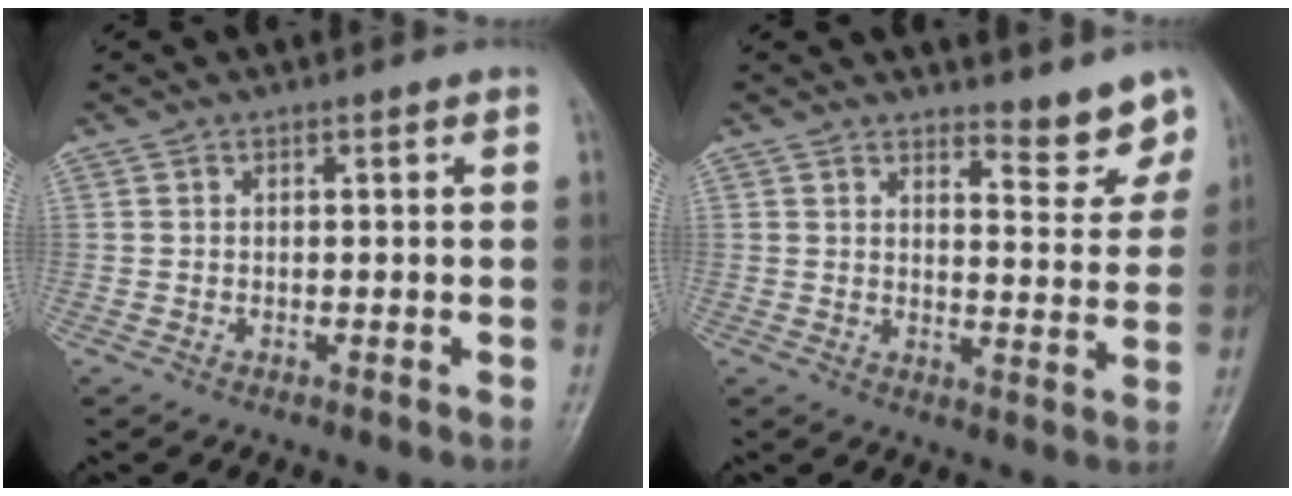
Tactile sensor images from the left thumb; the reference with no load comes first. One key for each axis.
{"total": 6.2, "fx": 5.6, "fy": 1.8, "fz": 2.1, "tx": -0.007, "ty": -0.053, "tz": 0.072}